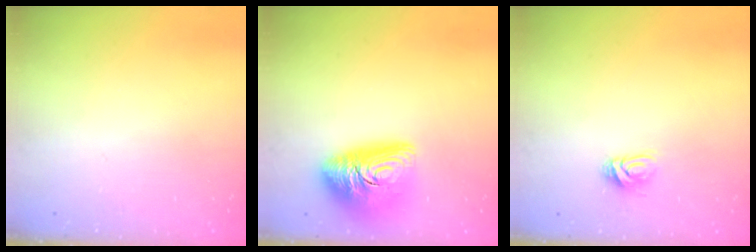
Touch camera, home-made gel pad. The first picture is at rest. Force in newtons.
{"total": 14.1, "press": 14.1, "slide": 1.2}
{"total": 5.0, "press": 4.9, "slide": 0.8}